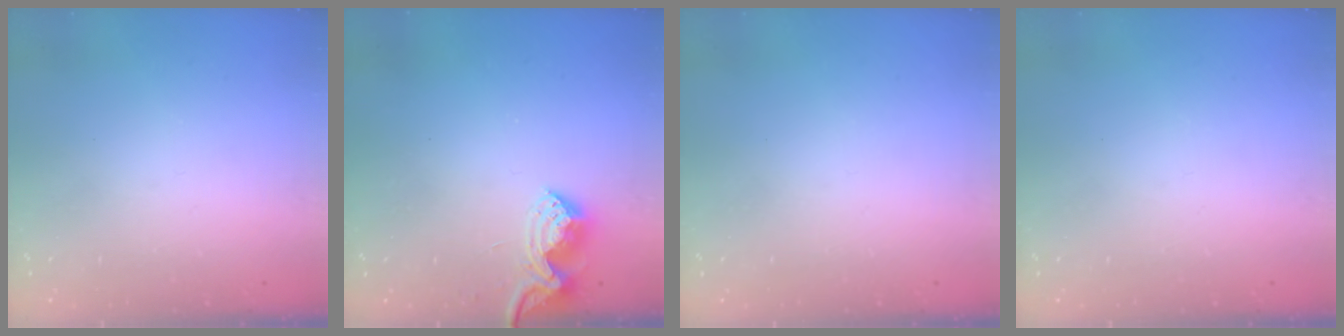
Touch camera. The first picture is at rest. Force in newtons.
{"total": 8.9, "press": 8.9, "slide": 0.4}
{"total": 0.0}
{"total": 0.0}